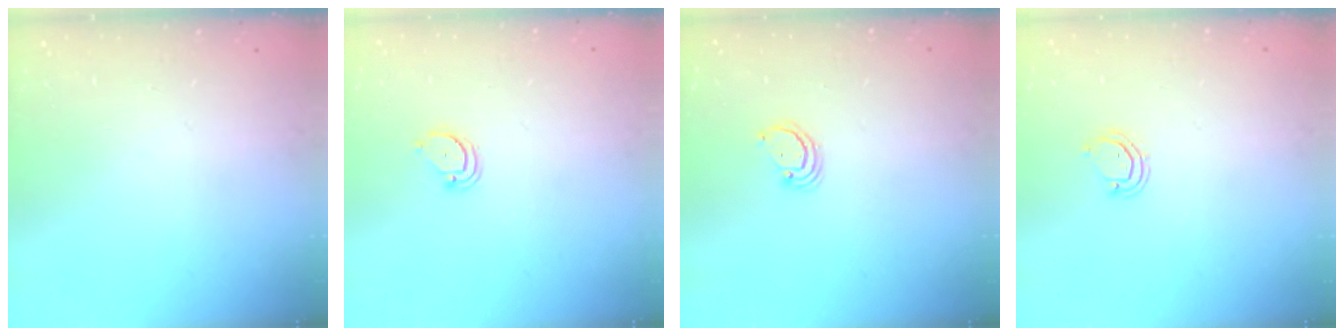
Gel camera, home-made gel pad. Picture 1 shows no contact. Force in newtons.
{"total": 2.1, "press": 2.1, "slide": 0.2}
{"total": 2.4, "press": 2.4, "slide": 0.2}
{"total": 3.4, "press": 3.4, "slide": 0.2}